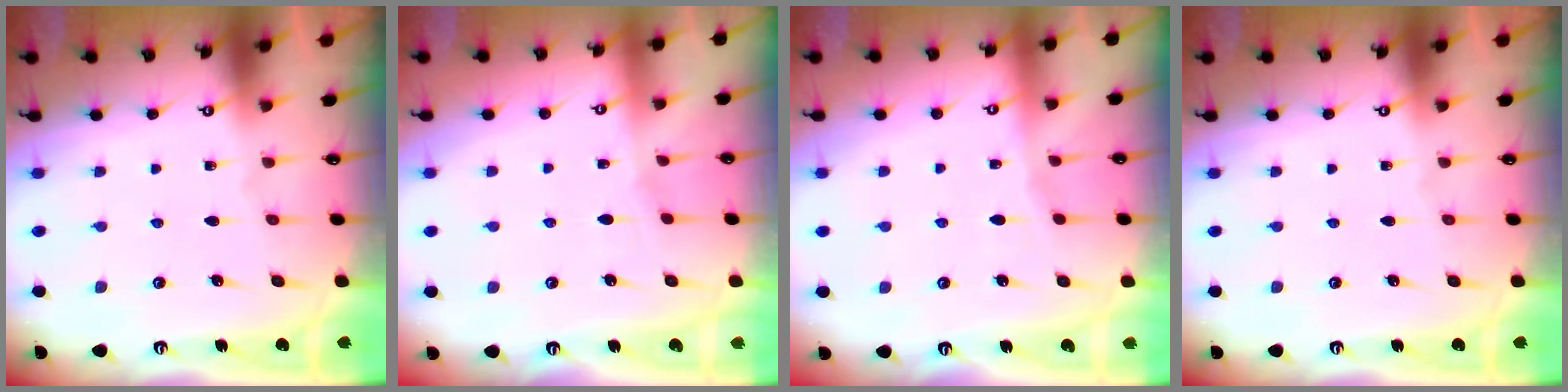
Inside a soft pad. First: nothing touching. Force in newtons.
{"total": 2.9, "press": 2.9, "slide": 0.5}
{"total": 4.0, "press": 3.9, "slide": 0.7}
{"total": 0.0}